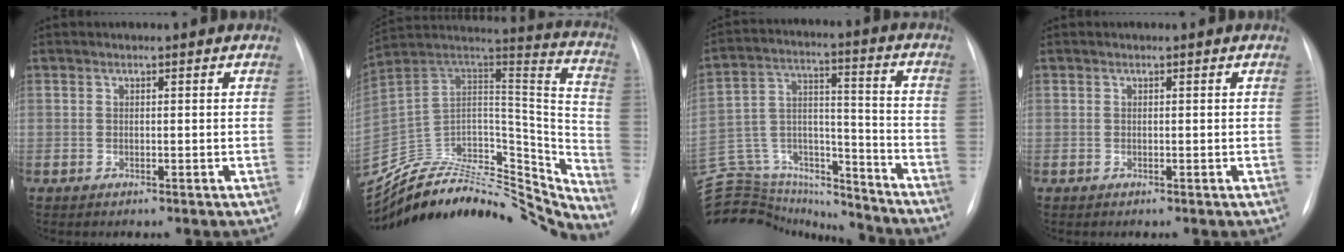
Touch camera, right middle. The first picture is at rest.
{"total": 32.4, "force": [-29.8, 7.9, 9.8], "torque": [-0.125, 0.015, -0.437]}
{"total": 27.0, "force": [-24.9, 7.1, 7.6], "torque": [-0.191, 0.018, -0.385]}
{"total": 0.0}